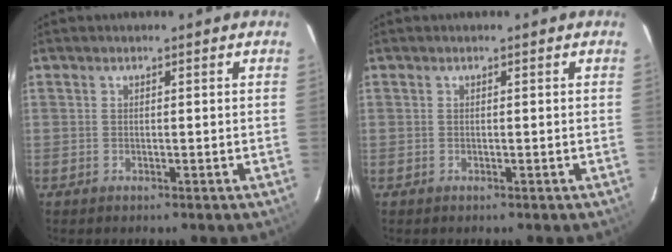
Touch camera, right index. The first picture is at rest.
{"total": 0.0}